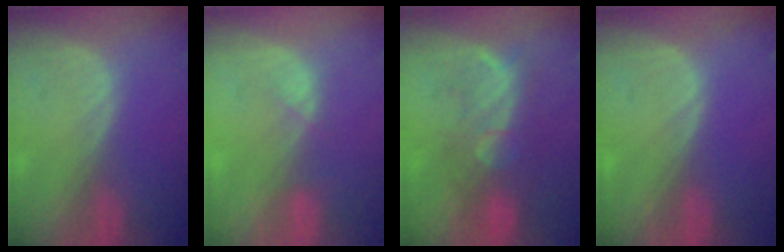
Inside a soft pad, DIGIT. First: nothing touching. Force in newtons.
{"total": 1.9, "press": 1.7, "slide": 0.9}
{"total": 8.4, "press": 8.1, "slide": 2.2}
{"total": 0.0}